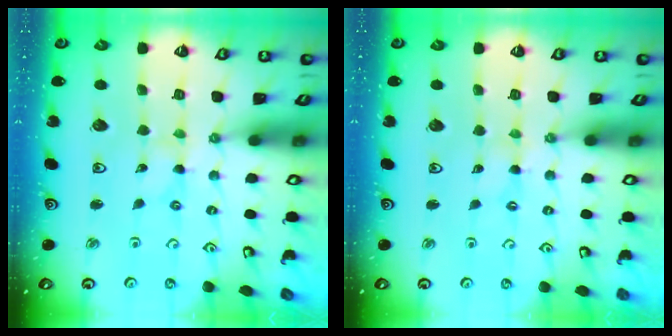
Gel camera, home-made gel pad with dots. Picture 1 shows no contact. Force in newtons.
{"total": 0.5, "press": 0.5, "slide": 0.1}